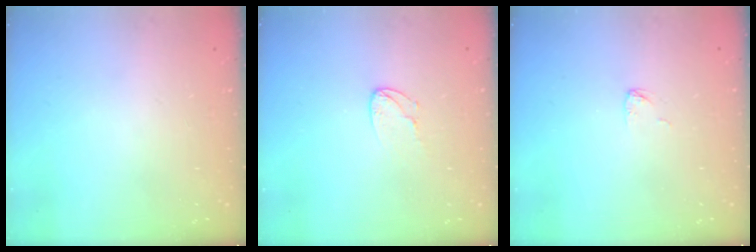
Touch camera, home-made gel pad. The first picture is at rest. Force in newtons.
{"total": 5.6, "press": 5.6, "slide": 0.4}
{"total": 2.8, "press": 2.7, "slide": 0.2}